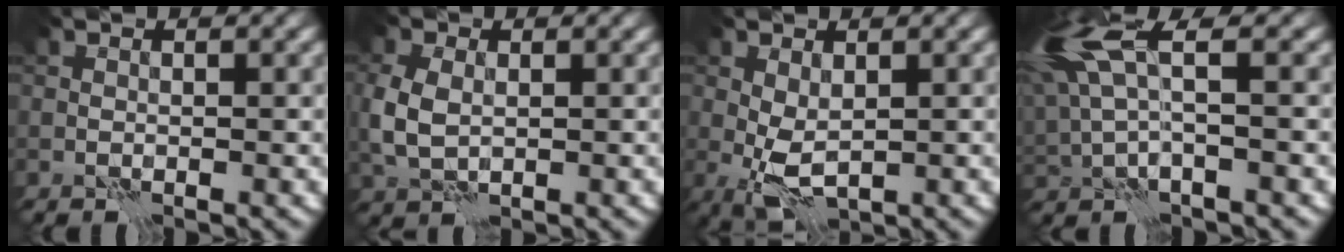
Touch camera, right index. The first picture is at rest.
{"total": 3.7, "force": [0.1, 2.7, 2.5], "torque": [-0.071, 0.002, 0.004]}
{"total": 3.2, "force": [-0.1, 1.6, 2.7], "torque": [-0.062, -0.003, 0.000]}
{"total": 6.3, "force": [2.4, 2.0, 5.4], "torque": [-0.136, 0.017, 0.046]}